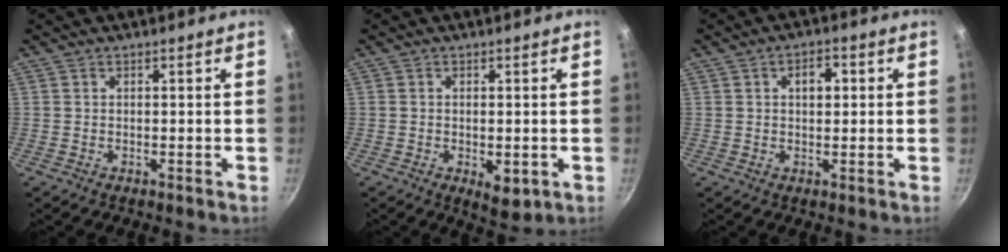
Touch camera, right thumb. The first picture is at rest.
{"total": 4.8, "force": [-1.2, 2.4, 4.0], "torque": [-0.055, -0.012, -0.011]}
{"total": 4.0, "force": [0.8, 2.4, 3.0], "torque": [-0.029, 0.008, 0.011]}